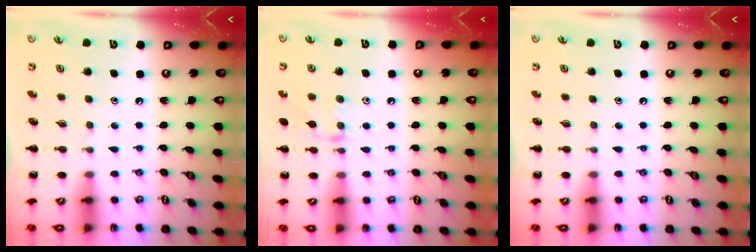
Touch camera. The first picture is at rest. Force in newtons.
{"total": 7.8, "press": 7.7, "slide": 1.2}
{"total": 0.0}